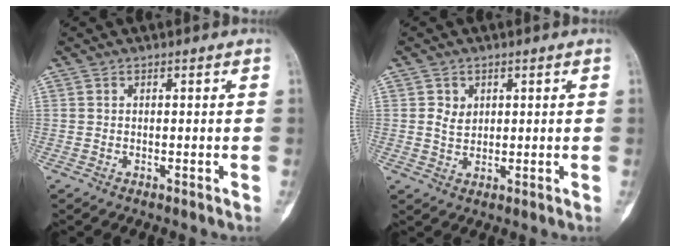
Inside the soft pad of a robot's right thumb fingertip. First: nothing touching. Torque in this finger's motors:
{"motor_torque": [0.39, 0.21, 0.23, -0.03, -0.05]}